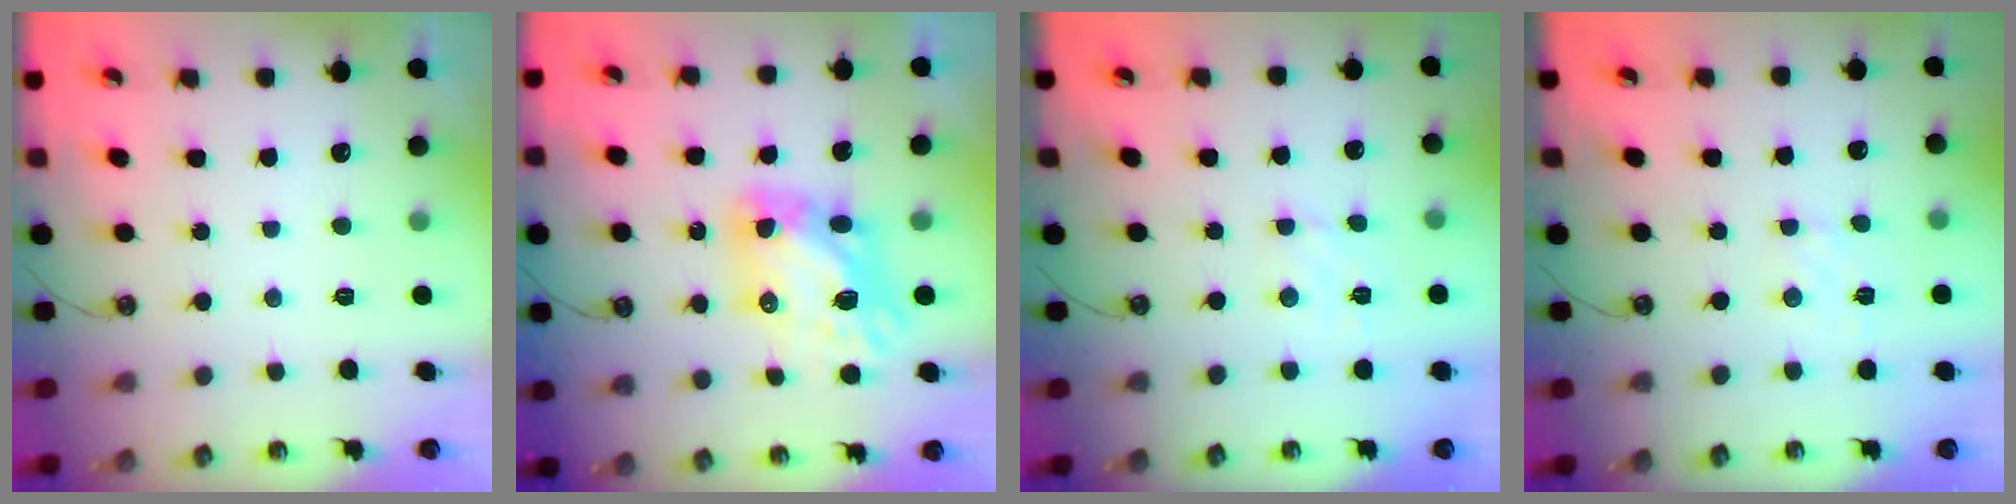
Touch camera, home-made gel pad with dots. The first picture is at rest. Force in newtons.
{"total": 10.1, "press": 10.1, "slide": 1.1}
{"total": 1.8, "press": 1.7, "slide": 0.7}
{"total": 2.9, "press": 2.9, "slide": 0.5}